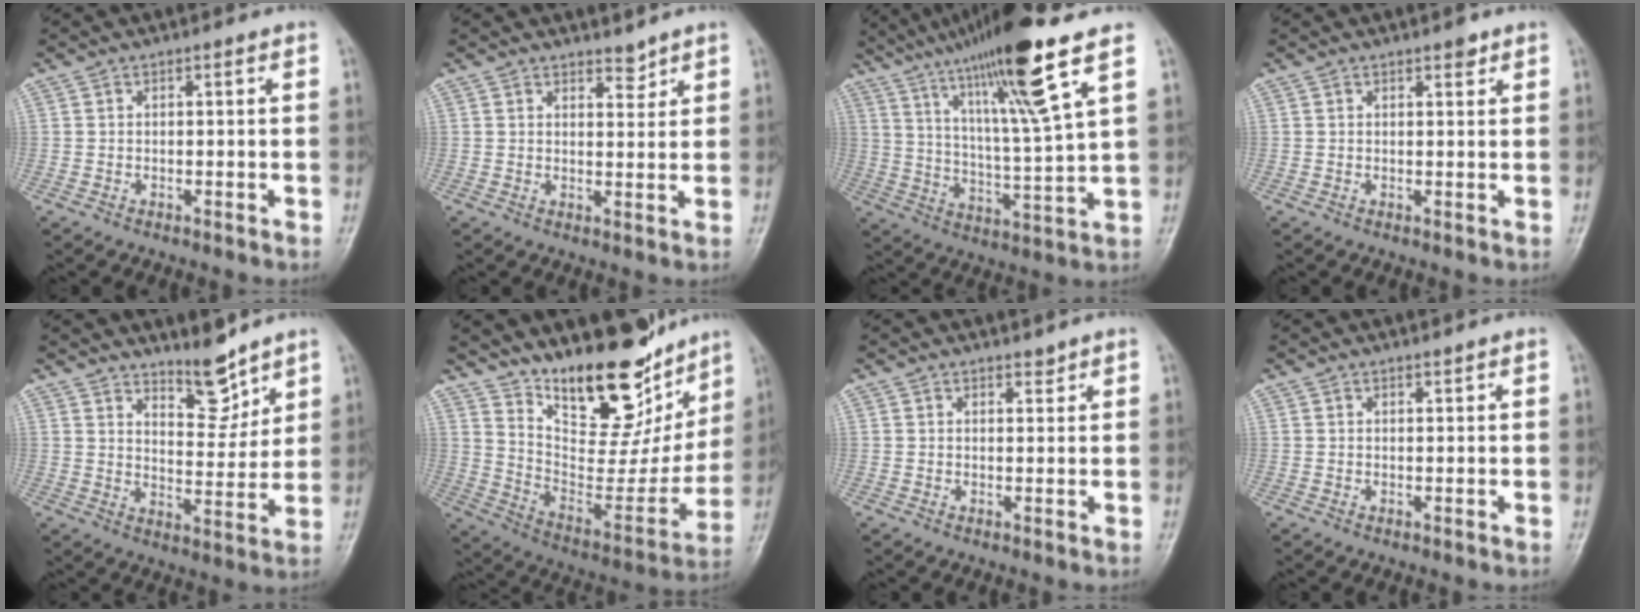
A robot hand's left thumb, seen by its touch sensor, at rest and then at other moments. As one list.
[{"total": 2.6, "force": [2.3, 1.1, 0.8], "torque": [0.003, -0.018, 0.034]}, {"total": 19.1, "force": [11.4, 0.5, 15.3], "torque": [-0.255, -0.043, 0.195]}, {"total": 1.7, "force": [1.2, 0.7, 0.9], "torque": [-0.006, -0.006, 0.014]}, {"total": 8.2, "force": [6.6, 2.8, 3.9], "torque": [-0.038, -0.061, 0.113]}, {"total": 24.6, "force": [17.8, 10.0, 13.8], "torque": [-0.159, -0.100, 0.286]}, {"total": 1.4, "force": [1.2, 0.5, 0.4], "torque": [0.002, -0.011, 0.017]}, {"total": 0.7, "force": [0.6, 0.1, 0.2], "torque": [-0.006, -0.006, 0.010]}]